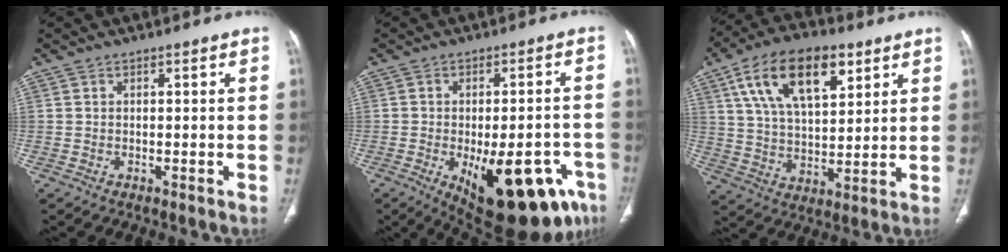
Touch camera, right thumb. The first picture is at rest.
{"total": 22.4, "force": [-9.5, 9.6, 17.9], "torque": [-0.173, 0.014, -0.109]}
{"total": 18.1, "force": [8.4, 9.1, 13.2], "torque": [-0.203, -0.017, 0.148]}